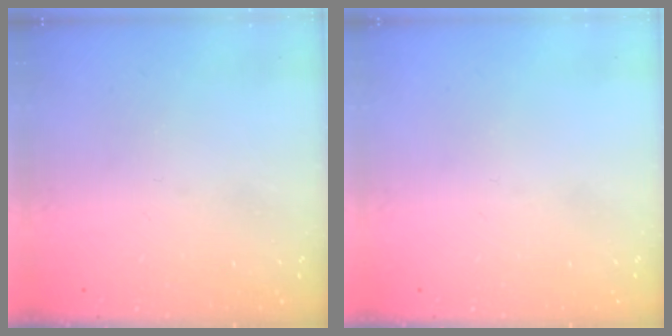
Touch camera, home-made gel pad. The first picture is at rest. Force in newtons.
{"total": 0.0}